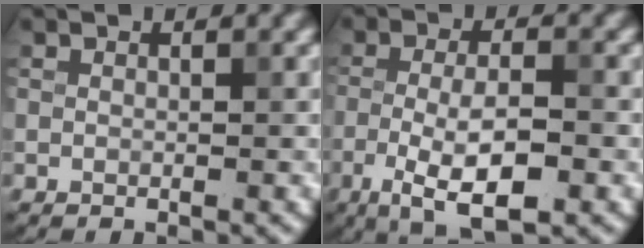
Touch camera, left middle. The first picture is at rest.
{"total": 6.7, "force": [-2.9, 2.0, 5.7], "torque": [-0.104, 0.000, -0.053]}